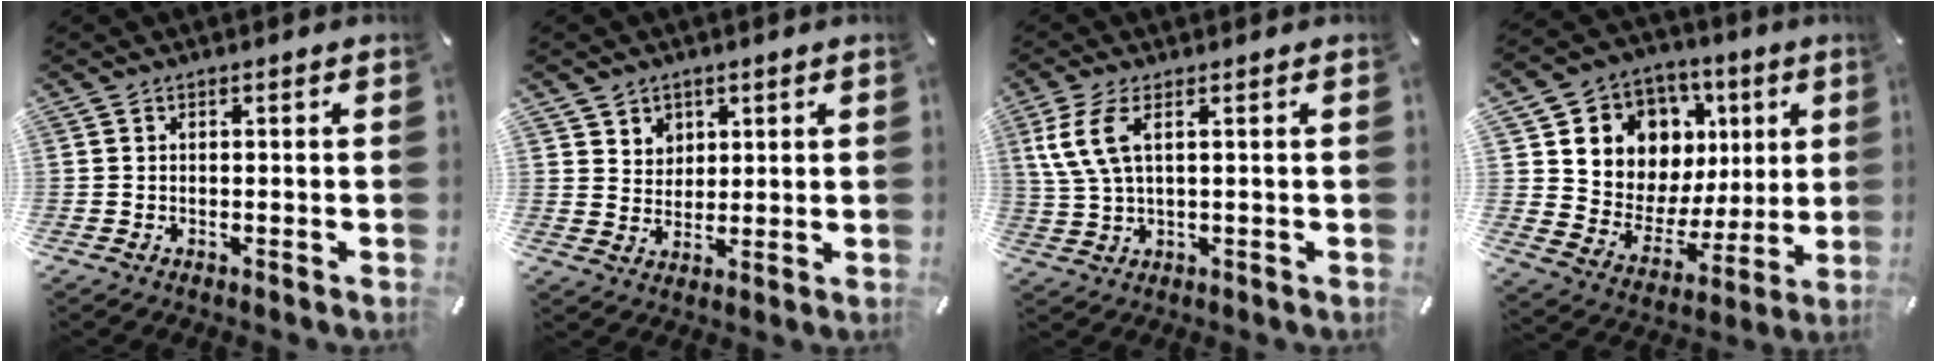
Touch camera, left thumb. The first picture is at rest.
{"total": 5.4, "force": [3.0, 4.5, -0.3], "torque": [-0.003, -0.018, 0.054]}
{"total": 7.3, "force": [2.6, 3.1, 6.1], "torque": [-0.144, -0.004, 0.045]}
{"total": 10.7, "force": [4.1, 9.7, 1.6], "torque": [-0.033, -0.049, 0.091]}